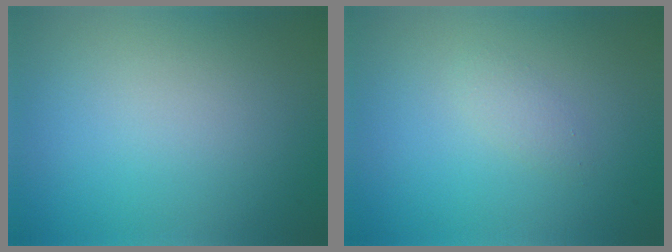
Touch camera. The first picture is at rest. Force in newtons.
{"total": 1.0, "press": 1.0, "slide": 0.0}